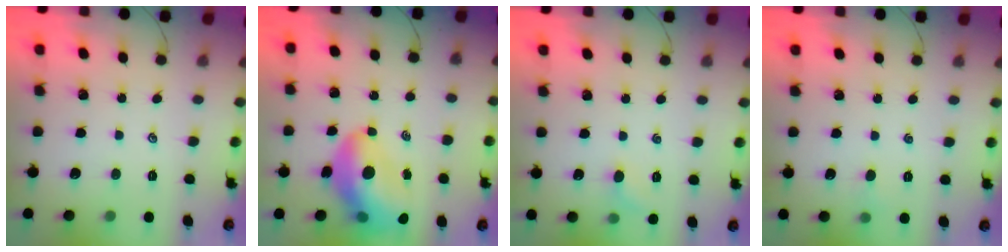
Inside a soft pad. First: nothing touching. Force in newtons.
{"total": 14.8, "press": 14.1, "slide": 4.4}
{"total": 4.6, "press": 4.4, "slide": 1.4}
{"total": 2.4, "press": 2.3, "slide": 0.7}